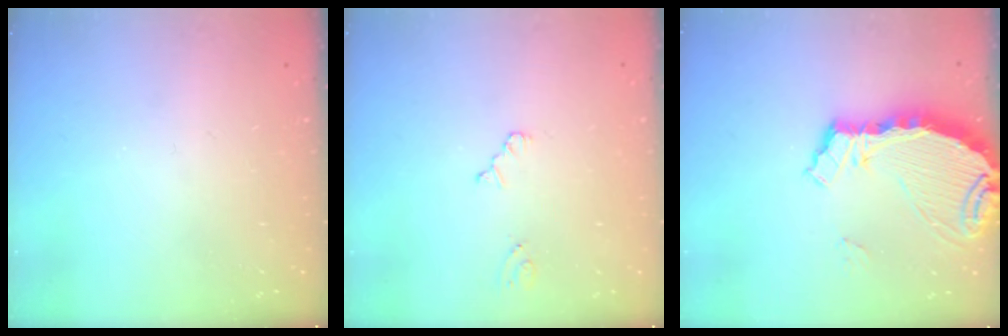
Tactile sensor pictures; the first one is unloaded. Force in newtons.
{"total": 2.2, "press": 2.2, "slide": 0.4}
{"total": 8.9, "press": 8.9, "slide": 1.0}